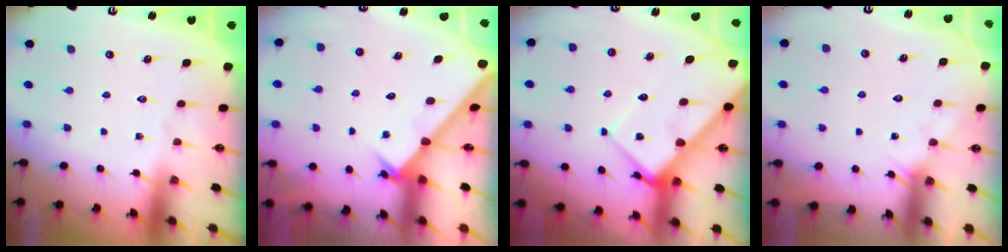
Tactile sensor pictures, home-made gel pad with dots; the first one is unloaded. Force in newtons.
{"total": 2.0, "press": 2.0, "slide": 0.2}
{"total": 9.1, "press": 9.1, "slide": 0.8}
{"total": 2.8, "press": 2.8, "slide": 0.1}